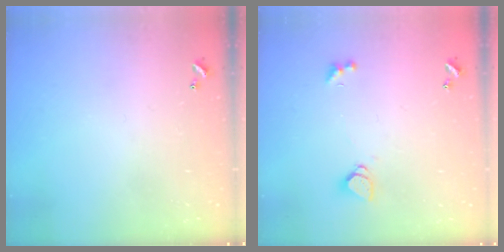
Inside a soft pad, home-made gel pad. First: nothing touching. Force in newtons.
{"total": 1.2, "press": 1.1, "slide": 0.5}